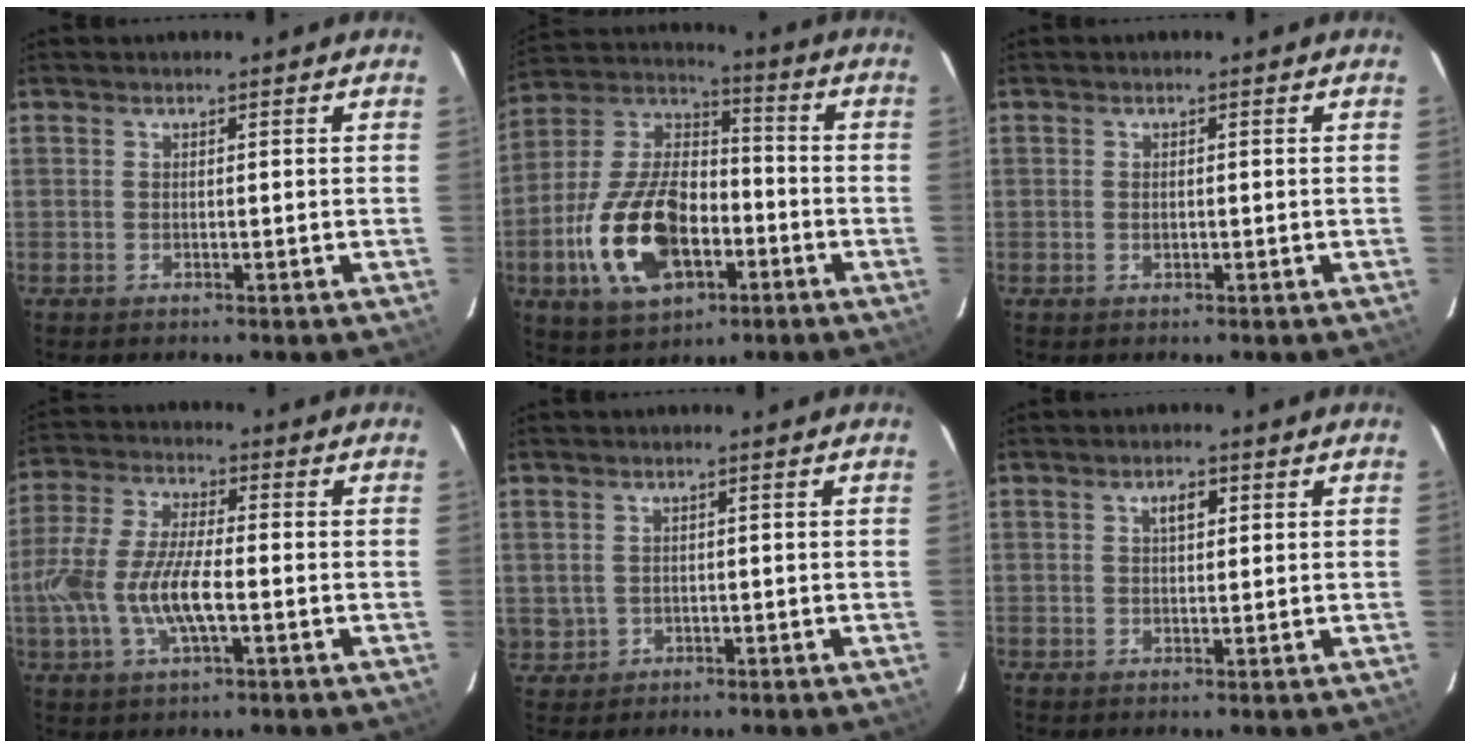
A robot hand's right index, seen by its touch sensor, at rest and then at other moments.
{"total": 19.7, "force": [-6.7, 10.9, 15.0], "torque": [-0.323, 0.004, -0.109]}
{"total": 0.8, "force": [-0.1, 0.6, 0.6], "torque": [-0.010, 0.000, -0.002]}
{"total": 13.0, "force": [-3.0, 4.6, 11.8], "torque": [-0.252, -0.003, -0.059]}
{"total": 4.1, "force": [0.3, 3.8, 1.5], "torque": [-0.035, 0.004, 0.020]}
{"total": 2.6, "force": [1.0, 1.3, 2.0], "torque": [-0.034, 0.009, 0.017]}